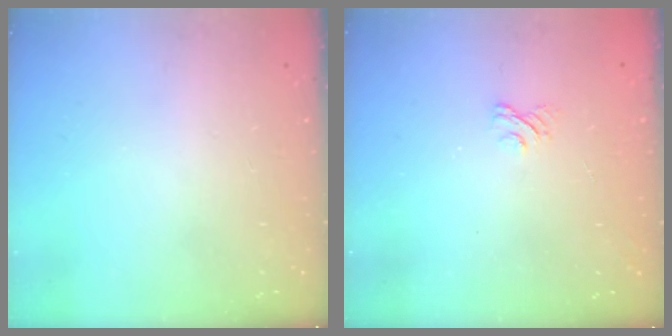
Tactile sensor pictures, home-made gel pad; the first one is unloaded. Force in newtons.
{"total": 2.9, "press": 2.6, "slide": 1.2}